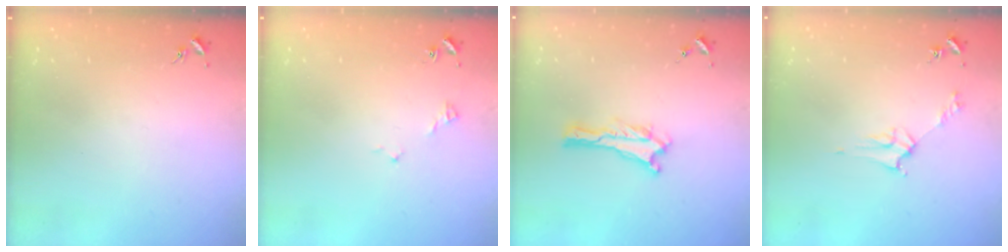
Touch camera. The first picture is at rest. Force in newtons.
{"total": 2.9, "press": 2.9, "slide": 0.3}
{"total": 0.0}
{"total": 2.8, "press": 2.8, "slide": 0.3}